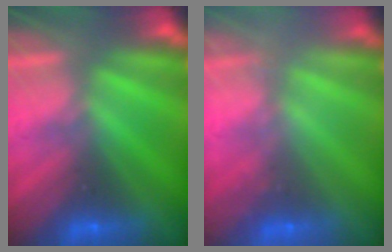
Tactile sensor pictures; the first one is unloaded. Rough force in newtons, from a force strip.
{"total": 2.6}